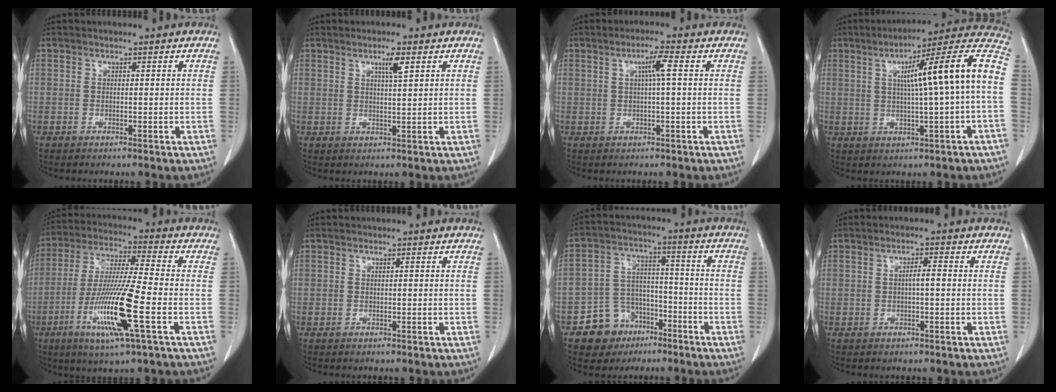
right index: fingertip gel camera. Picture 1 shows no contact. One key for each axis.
{"total": 2.9, "fx": 1.5, "fy": 0.2, "fz": 2.4, "tx": -0.043, "ty": -0.001, "tz": 0.026}
{"total": 3.3, "fx": 0.7, "fy": -0.3, "fz": 3.2, "tx": -0.058, "ty": 0.004, "tz": 0.011}
{"total": 16.5, "fx": 1.7, "fy": -0.2, "fz": 16.4, "tx": -0.231, "ty": 0.033, "tz": 0.020}
{"total": 14.6, "fx": -5.1, "fy": 0.0, "fz": 13.7, "tx": -0.277, "ty": -0.023, "tz": -0.098}
{"total": 0.0}
{"total": 9.0, "fx": -5.2, "fy": 7.0, "fz": 2.1, "tx": -0.038, "ty": 0.022, "tz": -0.079}
{"total": 2.0, "fx": -0.1, "fy": 0.2, "fz": 2.0, "tx": -0.033, "ty": 0.004, "tz": -0.002}